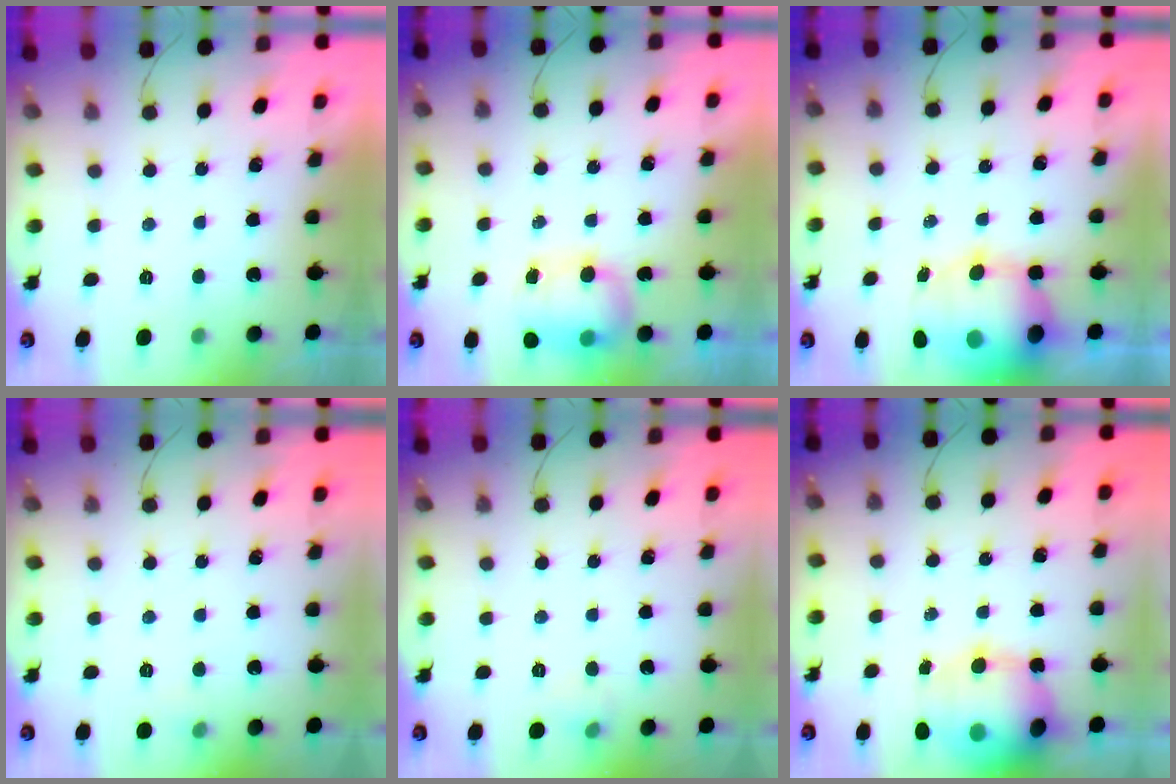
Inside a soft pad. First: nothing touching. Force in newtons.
{"total": 11.5, "press": 8.8, "slide": 7.4}
{"total": 11.5, "press": 11.1, "slide": 3.1}
{"total": 3.5, "press": 3.4, "slide": 1.0}
{"total": 5.7, "press": 4.1, "slide": 3.9}
{"total": 15.9, "press": 15.3, "slide": 4.4}